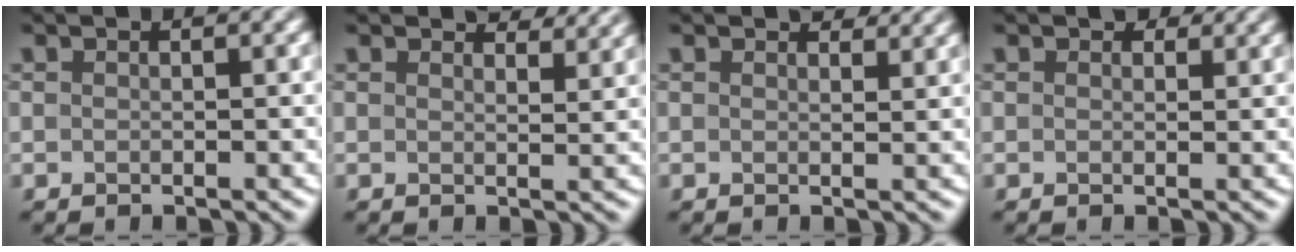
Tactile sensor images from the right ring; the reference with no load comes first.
{"total": 3.3, "force": [3.0, 0.7, 1.1], "torque": [-0.022, 0.000, 0.035]}
{"total": 2.0, "force": [1.8, 0.5, 0.7], "torque": [-0.011, -0.002, 0.025]}
{"total": 1.6, "force": [1.0, 0.9, 0.7], "torque": [-0.008, -0.003, 0.012]}